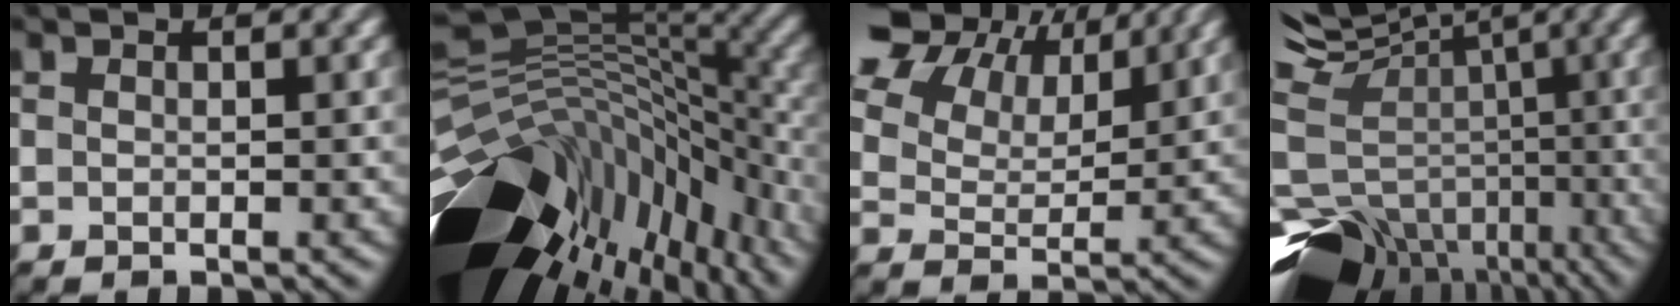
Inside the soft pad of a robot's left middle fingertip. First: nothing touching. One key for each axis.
{"total": 17.1, "fx": -7.5, "fy": 8.5, "fz": 12.8, "tx": -0.210, "ty": 0.024, "tz": -0.104}
{"total": 13.3, "fx": 8.6, "fy": 7.6, "fz": 6.7, "tx": -0.159, "ty": 0.030, "tz": 0.157}
{"total": 11.1, "fx": -3.3, "fy": 8.1, "fz": 6.8, "tx": -0.139, "ty": 0.027, "tz": -0.013}